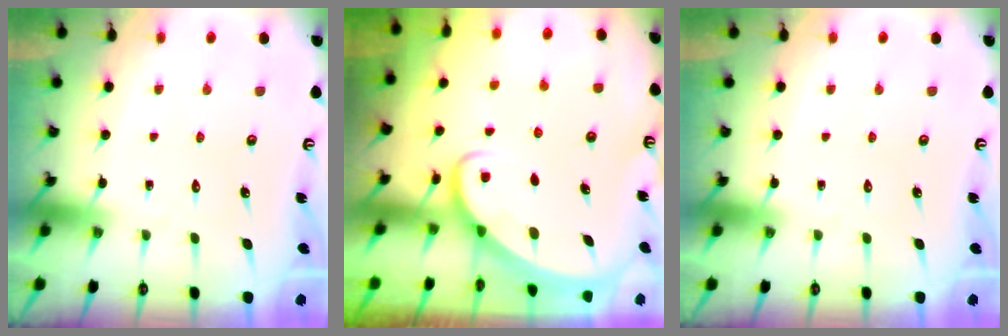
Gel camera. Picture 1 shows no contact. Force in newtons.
{"total": 2.4, "press": 2.4, "slide": 0.2}
{"total": 0.0}